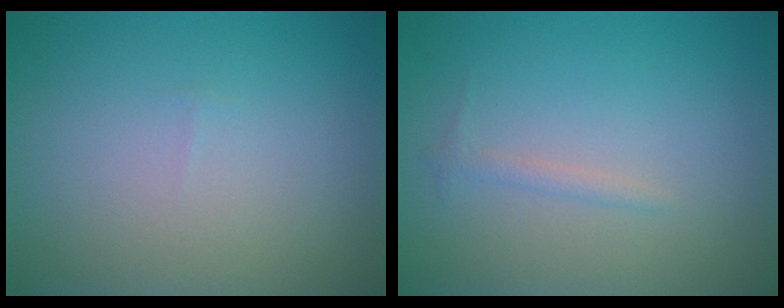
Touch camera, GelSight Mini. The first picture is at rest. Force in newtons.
{"total": 0.8, "press": 0.8, "slide": 0.0}